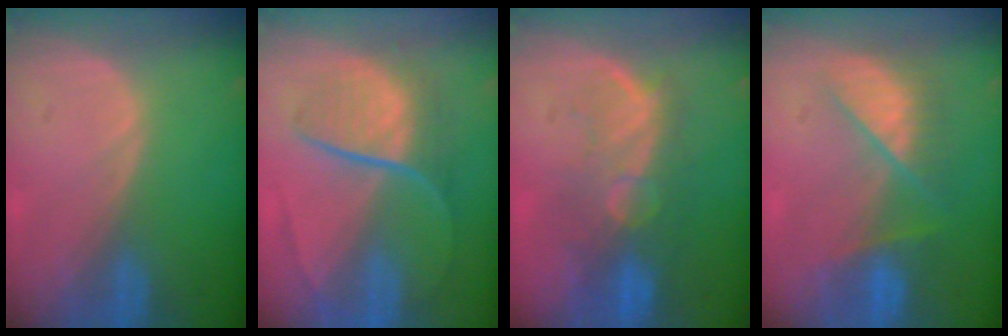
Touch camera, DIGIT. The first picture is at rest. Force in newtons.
{"total": 9.0, "press": 7.4, "slide": 5.1}
{"total": 9.6, "press": 8.5, "slide": 4.4}
{"total": 7.1, "press": 7.0, "slide": 1.4}